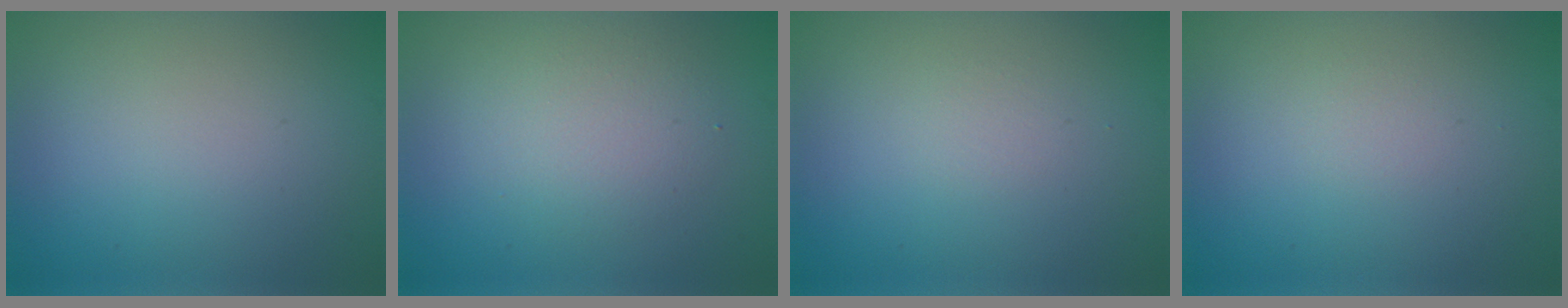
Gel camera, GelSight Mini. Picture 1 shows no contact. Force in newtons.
{"total": 3.2, "press": 3.2, "slide": 0.1}
{"total": 0.0}
{"total": 0.5, "press": 0.5, "slide": 0.0}